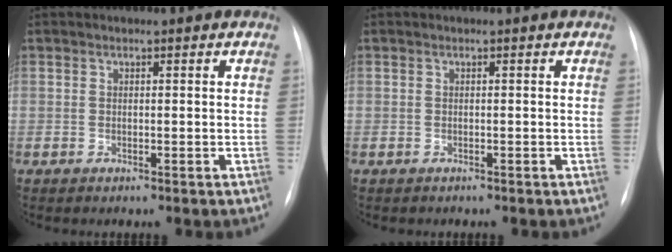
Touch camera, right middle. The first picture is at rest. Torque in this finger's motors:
{"motor_torque": [-0.22, 0.16, 0.00, 0.00]}